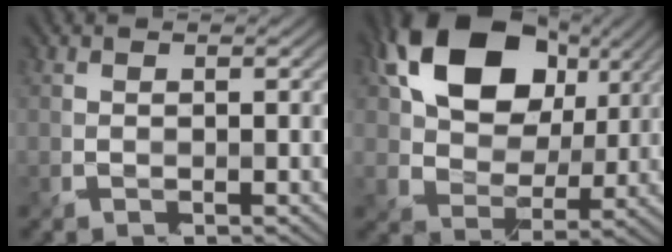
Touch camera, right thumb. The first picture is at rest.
{"total": 13.9, "force": [5.1, 9.6, 8.8], "torque": [-0.165, 0.015, 0.089]}